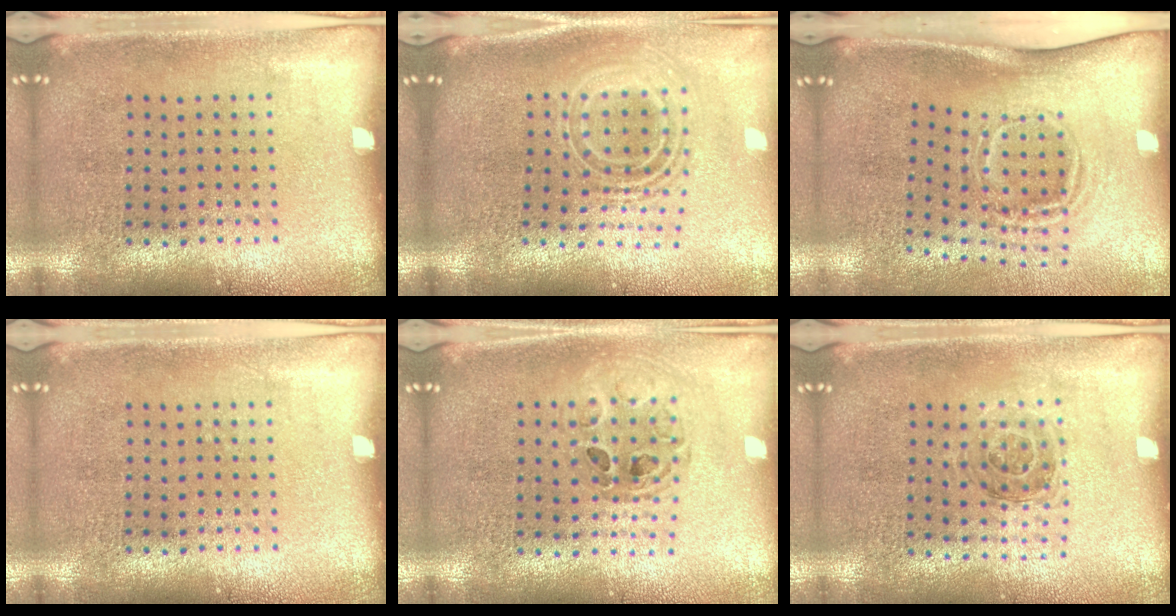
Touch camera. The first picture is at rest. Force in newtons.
{"total": 2.2, "press": 1.5, "slide": 1.5}
{"total": 1.9, "press": 1.2, "slide": 1.4}
{"total": 0.0}
{"total": 0.8, "press": 0.7, "slide": 0.2}
{"total": 1.1, "press": 1.0, "slide": 0.3}